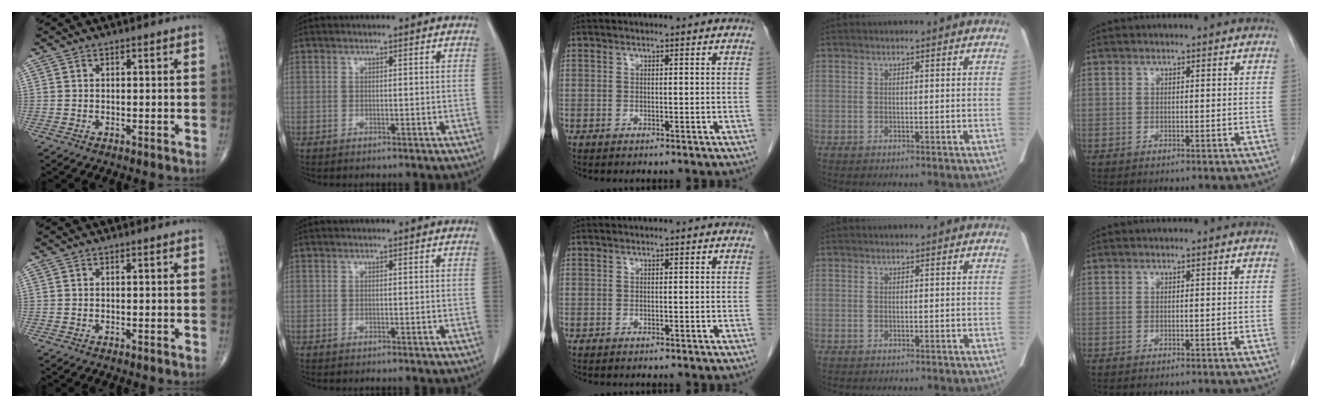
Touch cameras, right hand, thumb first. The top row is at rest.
{}